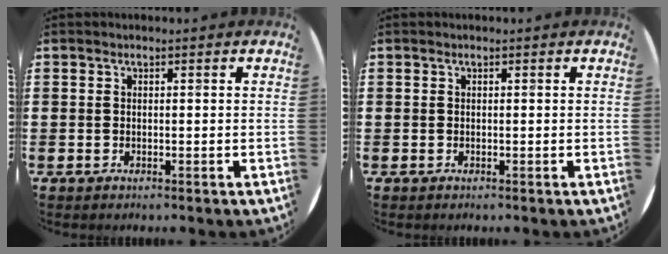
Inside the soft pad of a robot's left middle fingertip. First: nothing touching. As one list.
[{"total": 0.0}]